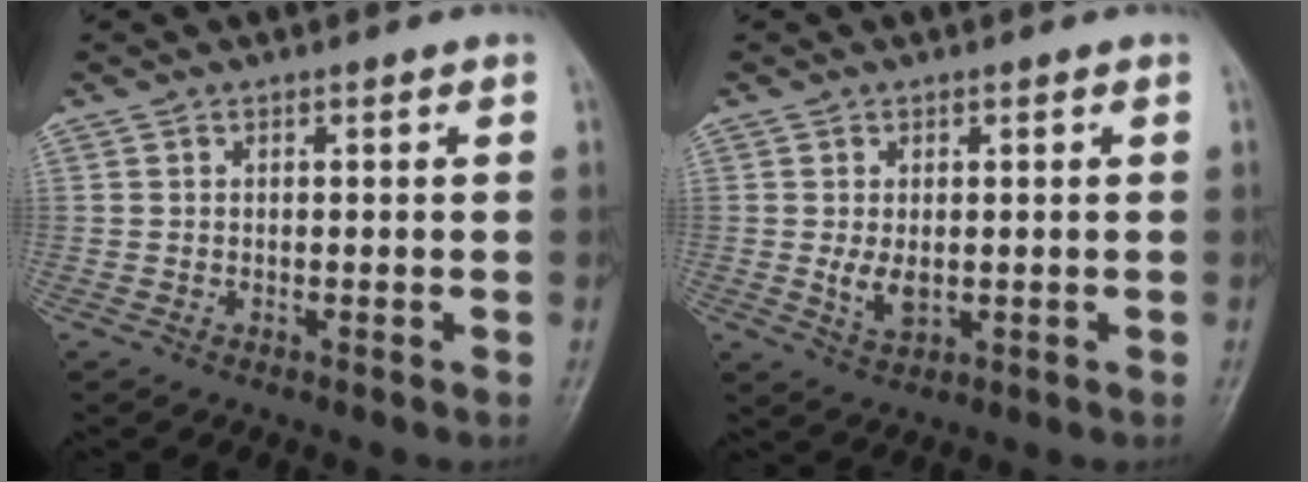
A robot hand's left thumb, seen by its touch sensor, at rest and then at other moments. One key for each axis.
{"total": 3.9, "fx": 0.0, "fy": 2.2, "fz": 3.2, "tx": -0.053, "ty": -0.010, "tz": 0.008}